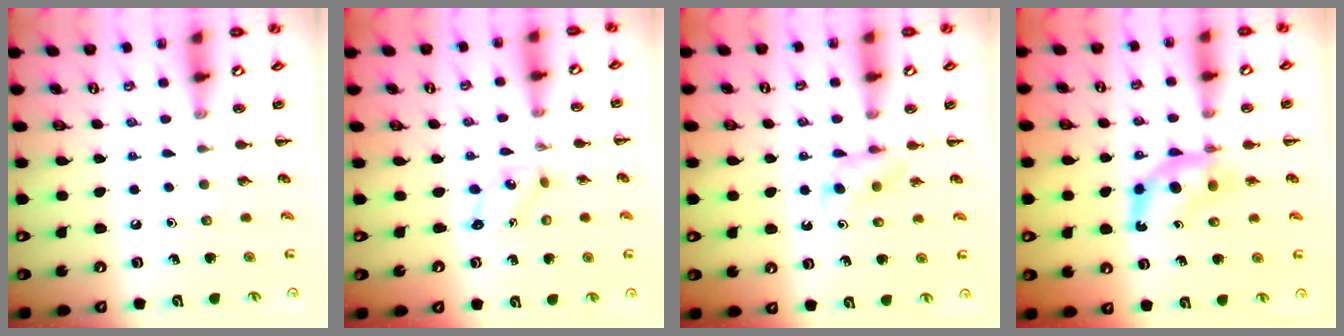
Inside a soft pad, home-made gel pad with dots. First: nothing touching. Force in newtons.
{"total": 1.7, "press": 1.6, "slide": 0.6}
{"total": 5.0, "press": 4.6, "slide": 1.9}
{"total": 6.2, "press": 6.1, "slide": 0.8}